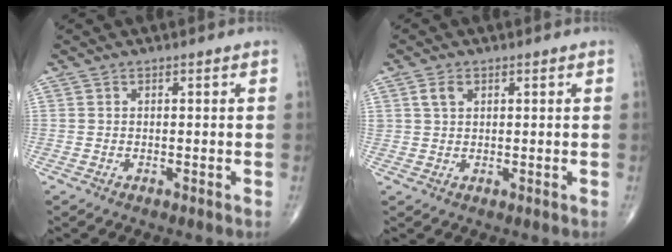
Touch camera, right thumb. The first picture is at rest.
{"total": 2.5, "force": [1.1, 1.6, 1.5], "torque": [-0.024, 0.003, 0.022]}